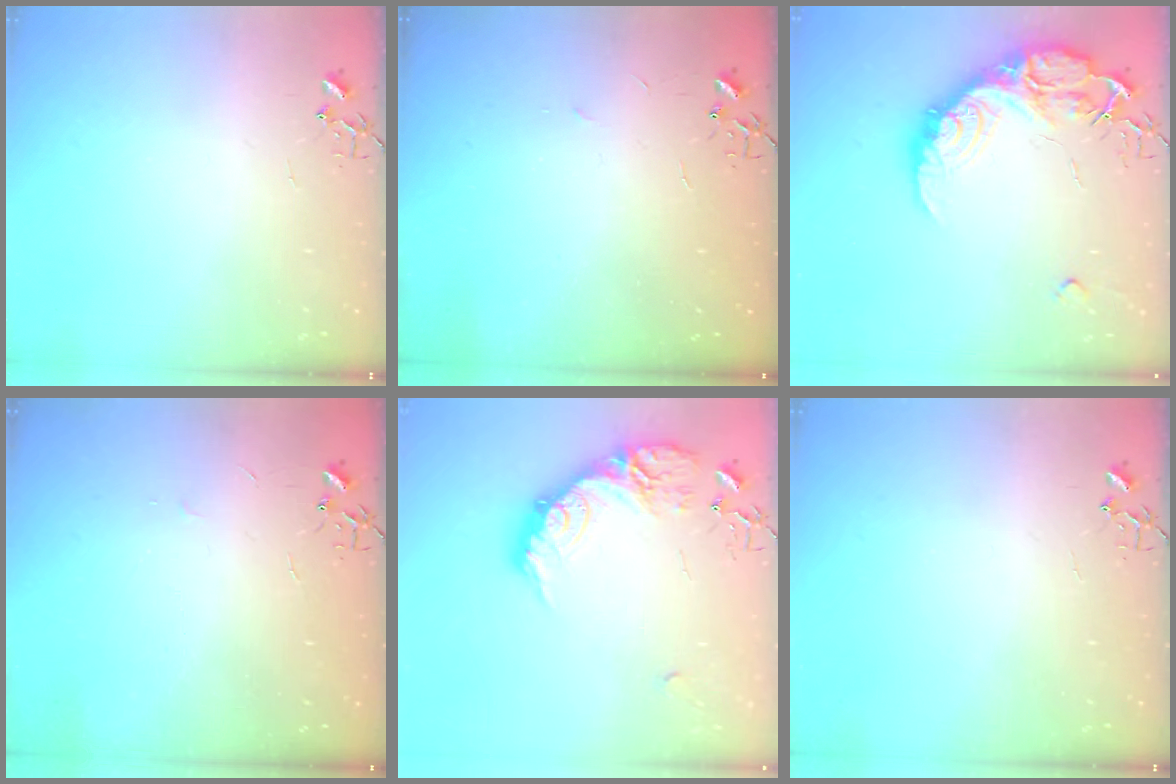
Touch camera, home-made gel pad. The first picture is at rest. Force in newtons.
{"total": 2.2, "press": 2.2, "slide": 0.3}
{"total": 20.8, "press": 20.8, "slide": 1.1}
{"total": 2.1, "press": 2.1, "slide": 0.4}
{"total": 19.0, "press": 19.0, "slide": 0.4}
{"total": 0.0}